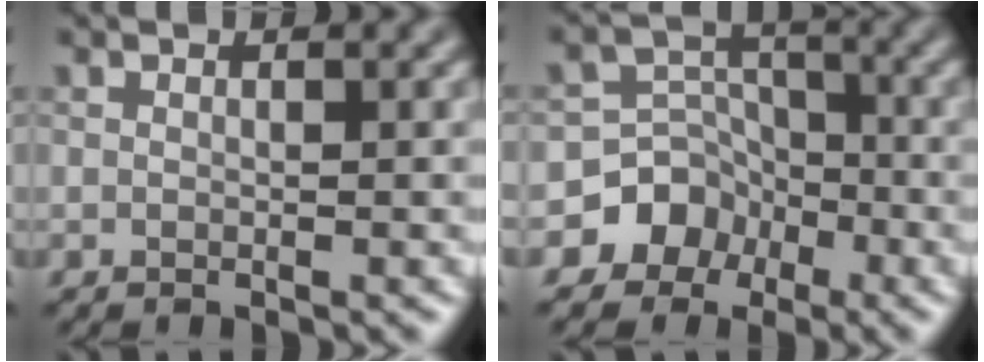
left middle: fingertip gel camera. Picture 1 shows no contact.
{"total": 5.7, "force": [-3.1, 4.7, 0.2], "torque": [0.035, 0.012, -0.079]}